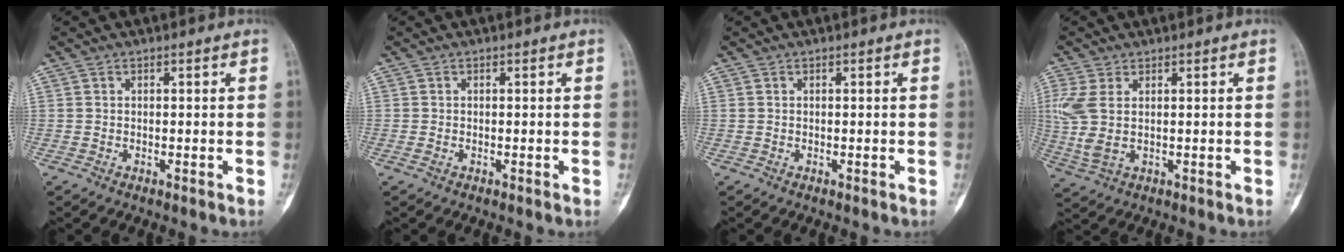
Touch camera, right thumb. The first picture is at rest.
{"total": 0.6, "force": [-0.2, 0.2, 0.5], "torque": [-0.008, -0.001, -0.005]}
{"total": 0.0}
{"total": 7.1, "force": [1.3, 3.8, 5.9], "torque": [-0.163, -0.002, 0.037]}